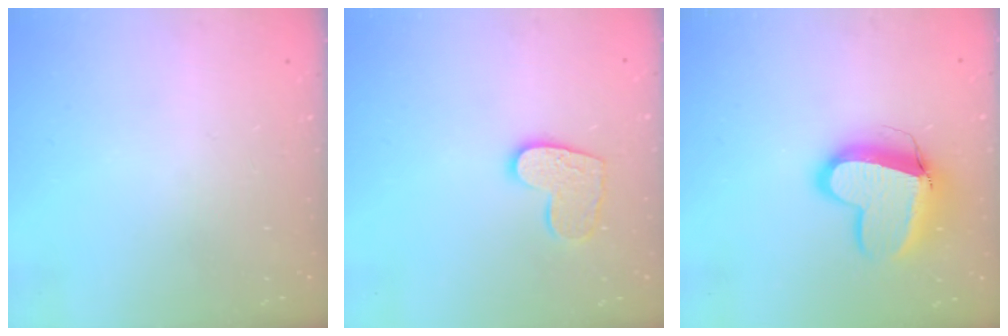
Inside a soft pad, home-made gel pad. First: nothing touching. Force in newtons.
{"total": 11.3, "press": 11.2, "slide": 0.7}
{"total": 13.6, "press": 13.5, "slide": 1.7}